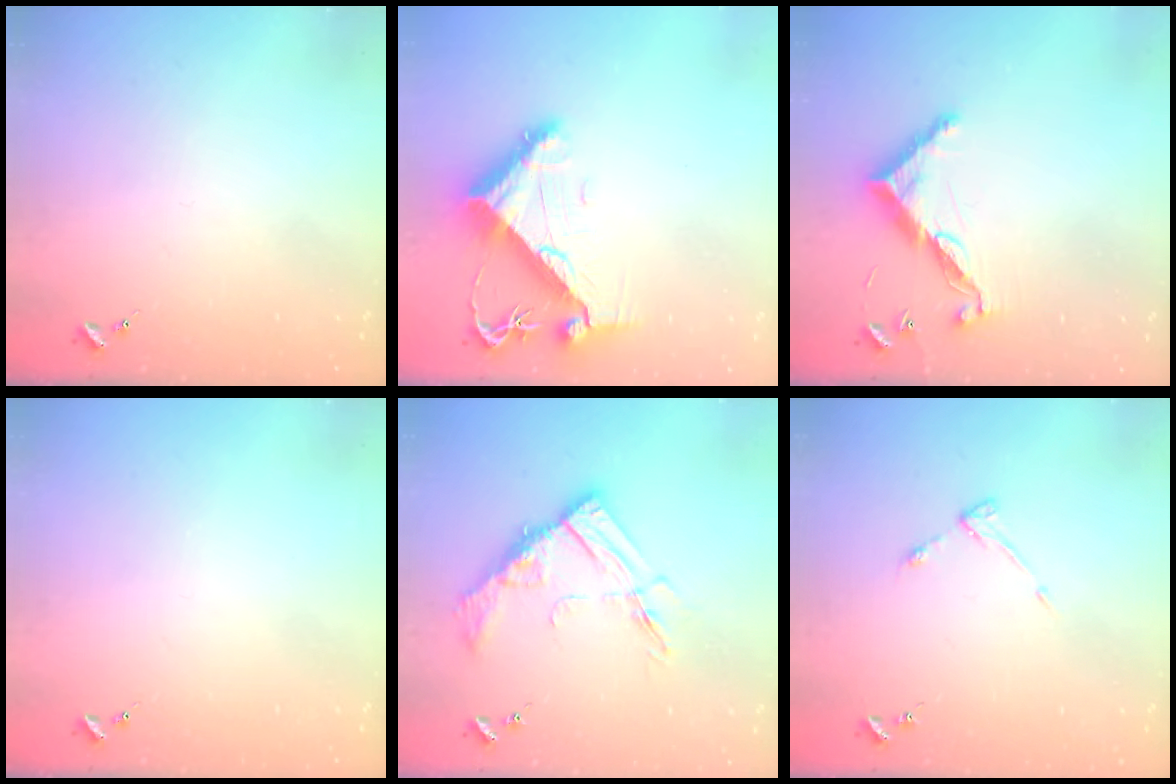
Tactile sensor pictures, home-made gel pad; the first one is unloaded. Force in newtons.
{"total": 10.3, "press": 10.2, "slide": 1.5}
{"total": 10.9, "press": 10.9, "slide": 0.4}
{"total": 0.0}
{"total": 14.1, "press": 14.0, "slide": 1.1}
{"total": 3.9, "press": 3.9, "slide": 0.6}